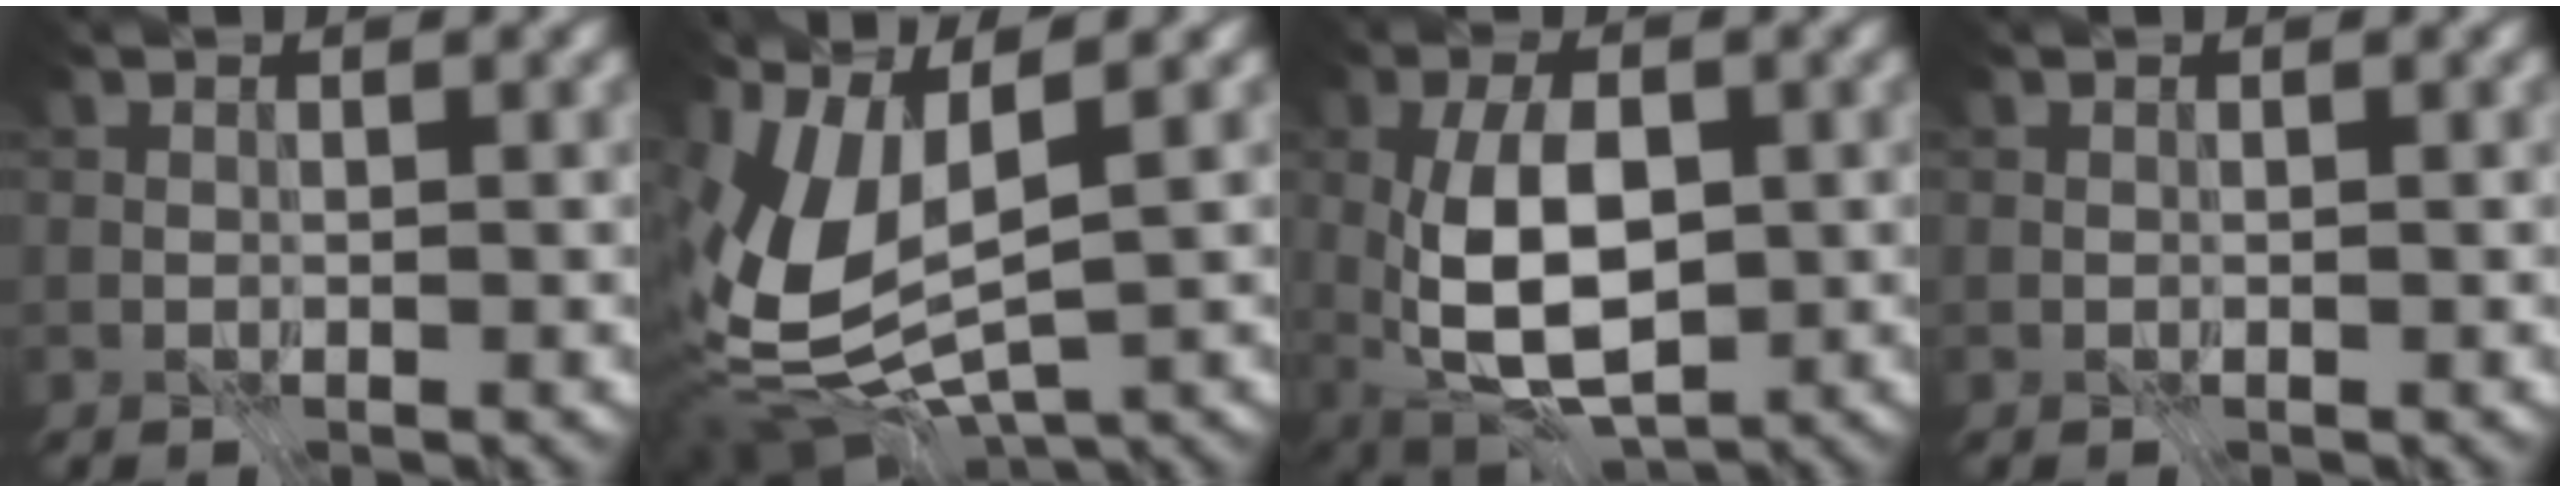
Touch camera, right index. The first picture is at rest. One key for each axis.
{"total": 9.4, "fx": 0.6, "fy": 4.4, "fz": 8.3, "tx": -0.204, "ty": -0.012, "tz": 0.014}
{"total": 8.0, "fx": -1.1, "fy": 3.8, "fz": 6.9, "tx": -0.133, "ty": -0.001, "tz": -0.025}
{"total": 0.0}